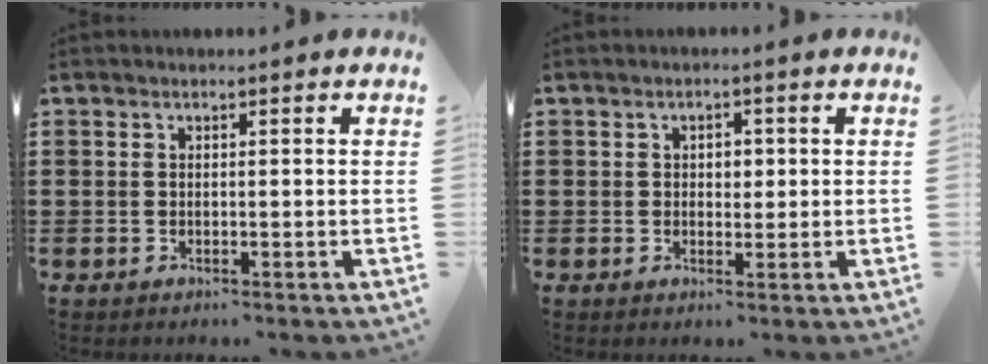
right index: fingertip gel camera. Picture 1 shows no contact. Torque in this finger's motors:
{"motor_torque": [0.47, -0.21, 0.10, 0.04]}